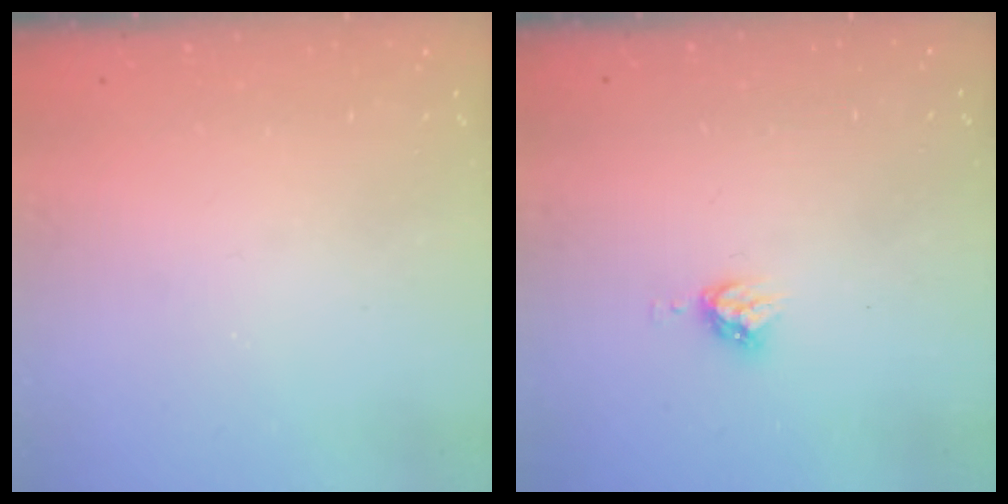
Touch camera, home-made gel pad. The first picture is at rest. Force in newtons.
{"total": 4.5, "press": 4.5, "slide": 0.0}